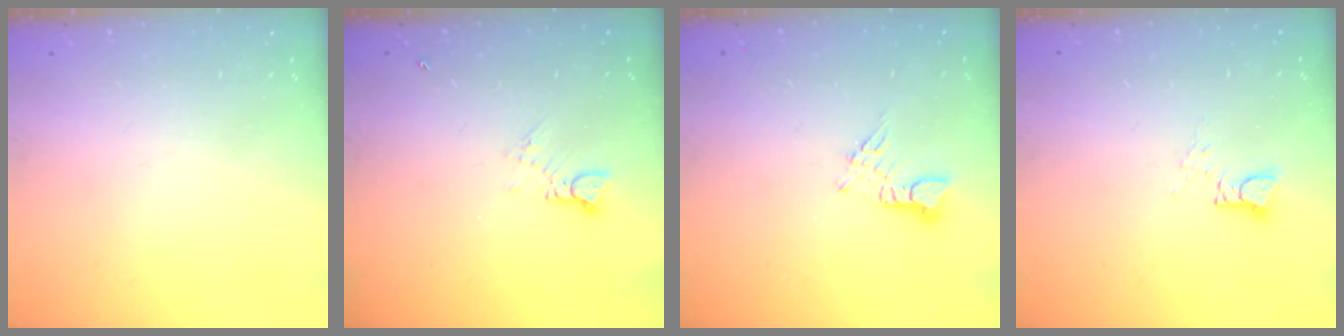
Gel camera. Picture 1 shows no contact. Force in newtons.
{"total": 3.0, "press": 2.9, "slide": 0.4}
{"total": 3.0, "press": 3.0, "slide": 0.3}
{"total": 3.3, "press": 3.2, "slide": 0.4}